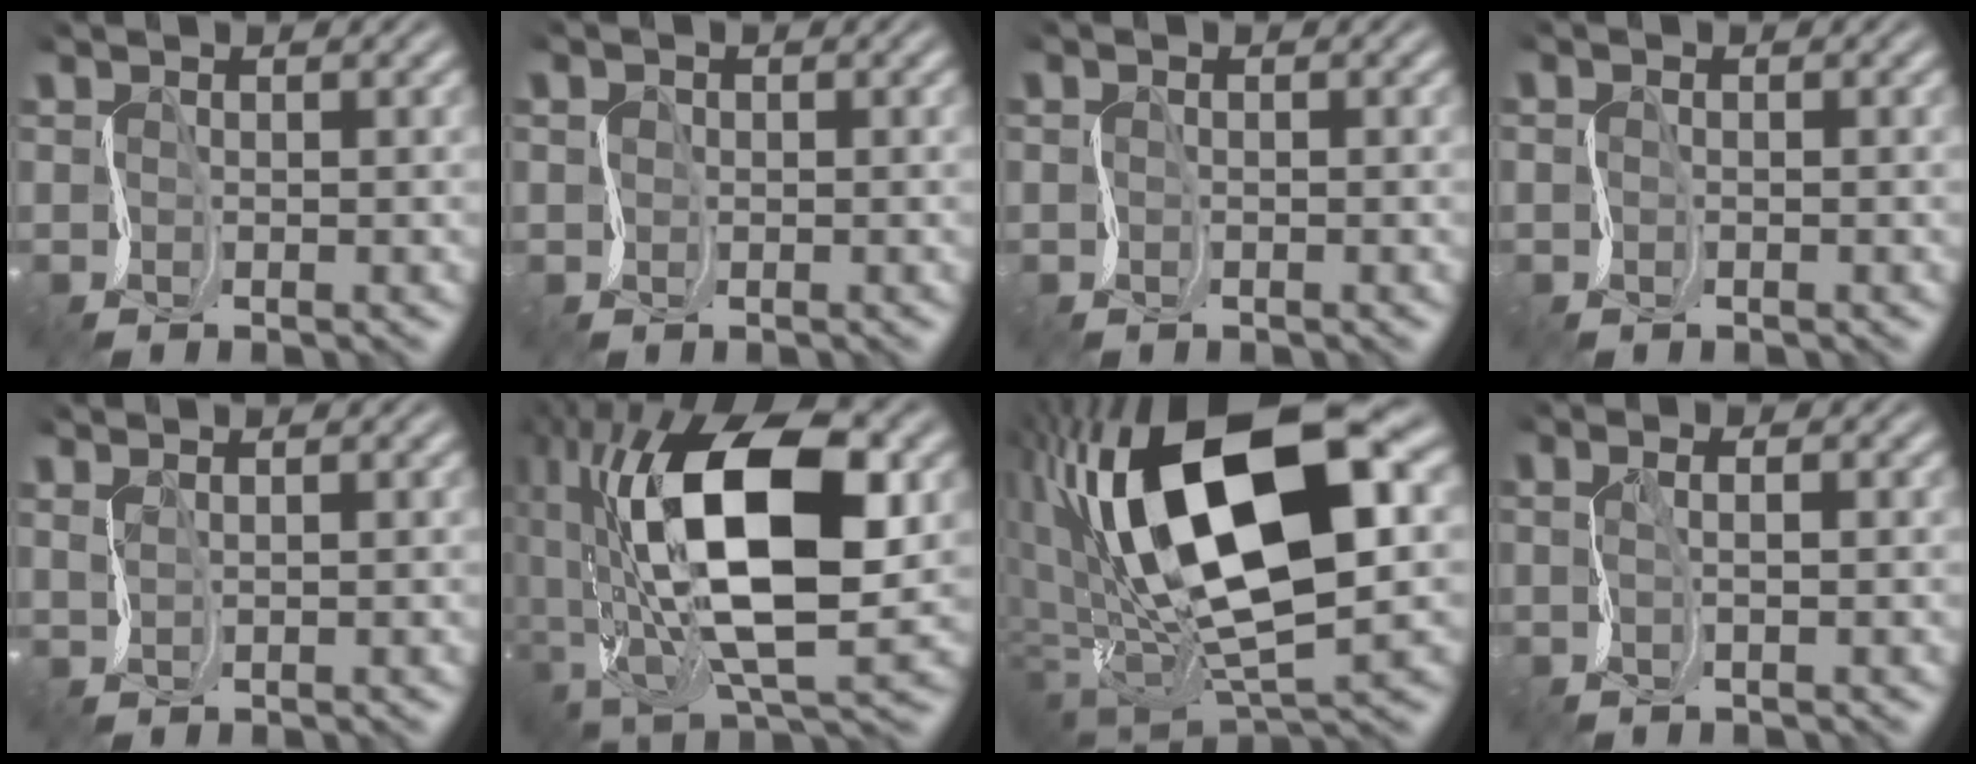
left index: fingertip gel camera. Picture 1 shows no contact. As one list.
[{"total": 1.1, "force": [-0.2, -0.2, -1.1], "torque": [0.003, 0.007, 0.002]}, {"total": 0.6, "force": [0.0, -0.1, -0.6], "torque": [-0.001, 0.004, -0.009]}, {"total": 0.6, "force": [-0.2, -0.1, -0.6], "torque": [-0.002, 0.001, -0.008]}, {"total": 1.4, "force": [1.4, 0.3, 0.0], "torque": [-0.007, 0.020, 0.007]}, {"total": 13.7, "force": [1.1, 6.9, 11.8], "torque": [-0.240, 0.010, 0.012]}, {"total": 15.0, "force": [4.2, 7.0, 12.5], "torque": [-0.252, 0.007, 0.078]}, {"total": 0.8, "force": [0.7, 0.0, 0.3], "torque": [-0.028, 0.010, 0.008]}]